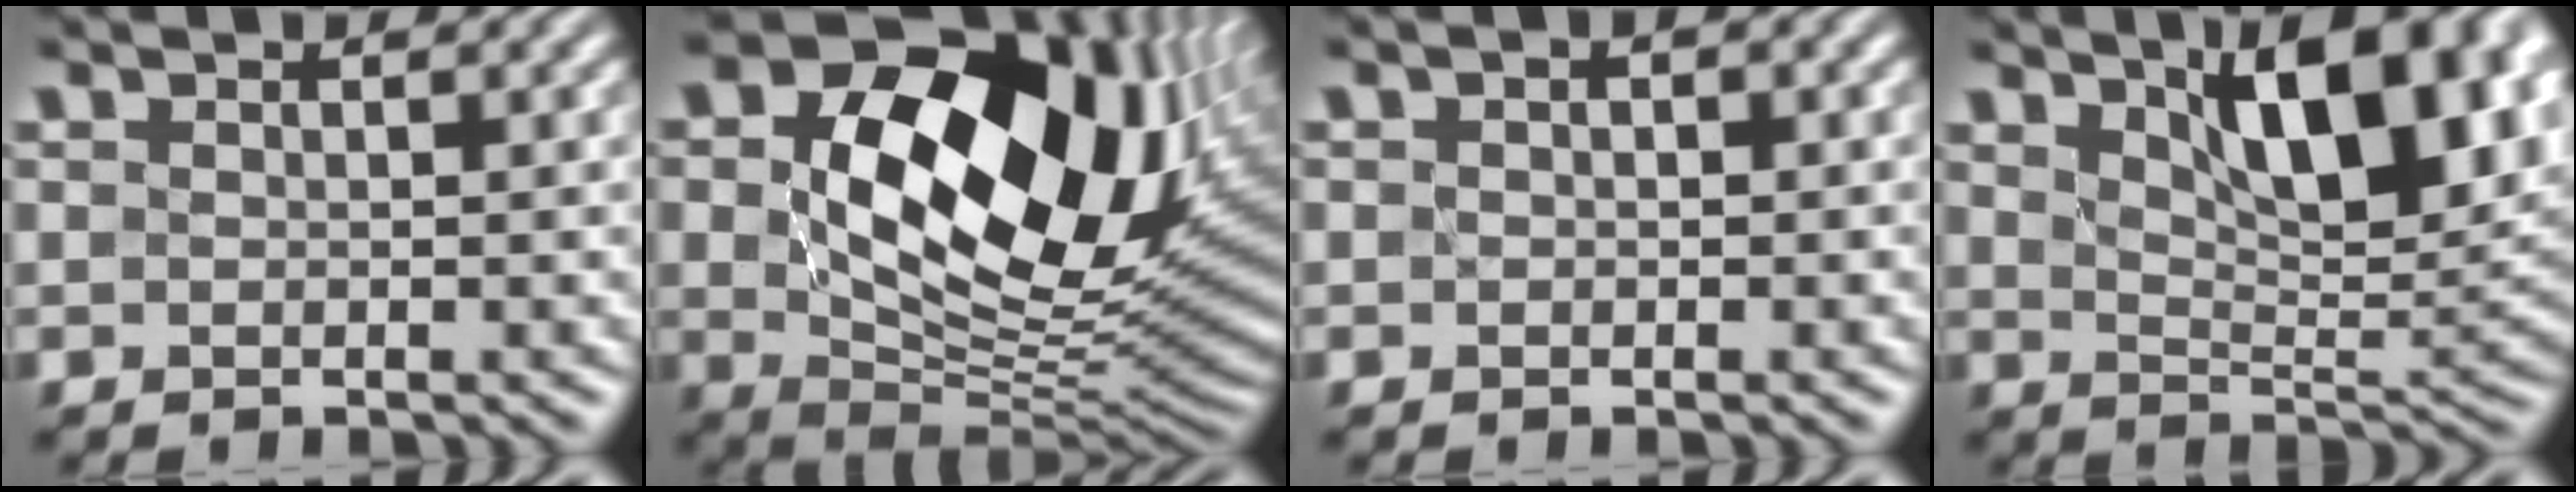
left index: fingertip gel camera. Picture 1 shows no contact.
{"total": 17.5, "force": [4.6, 11.0, 12.7], "torque": [-0.197, -0.009, 0.095]}
{"total": 0.9, "force": [0.1, 0.7, 0.6], "torque": [-0.009, -0.001, -0.002]}
{"total": 10.7, "force": [4.8, 3.9, 8.7], "torque": [-0.122, 0.009, 0.078]}